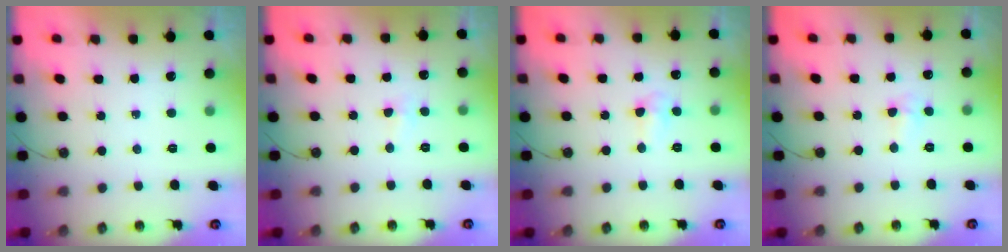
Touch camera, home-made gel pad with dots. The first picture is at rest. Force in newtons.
{"total": 2.7, "press": 2.0, "slide": 1.8}
{"total": 4.7, "press": 4.6, "slide": 0.7}
{"total": 2.8, "press": 2.6, "slide": 1.0}